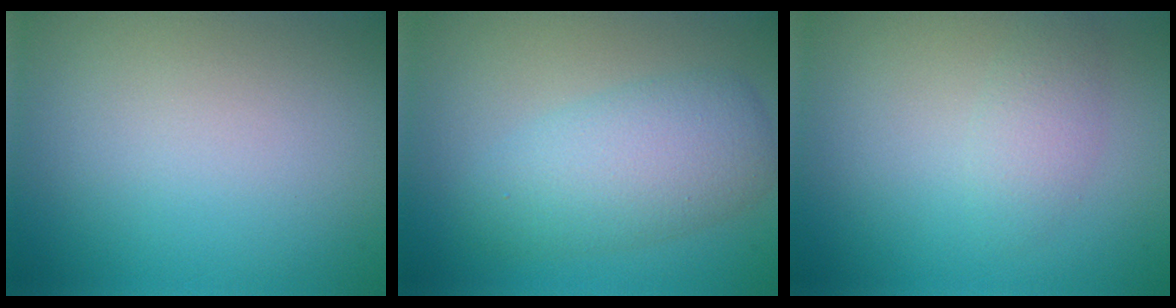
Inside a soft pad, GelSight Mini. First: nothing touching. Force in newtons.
{"total": 5.1, "press": 5.1, "slide": 0.0}
{"total": 1.7, "press": 1.7, "slide": 0.0}